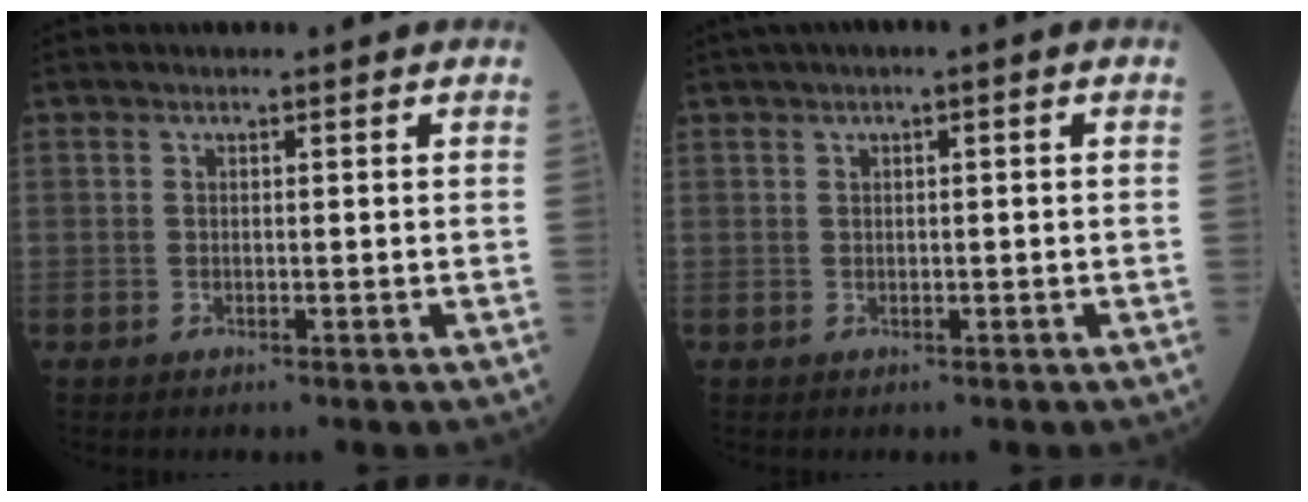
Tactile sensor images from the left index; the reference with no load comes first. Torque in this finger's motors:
{"motor_torque": [0.47, -0.93, 0.57, 0.12]}